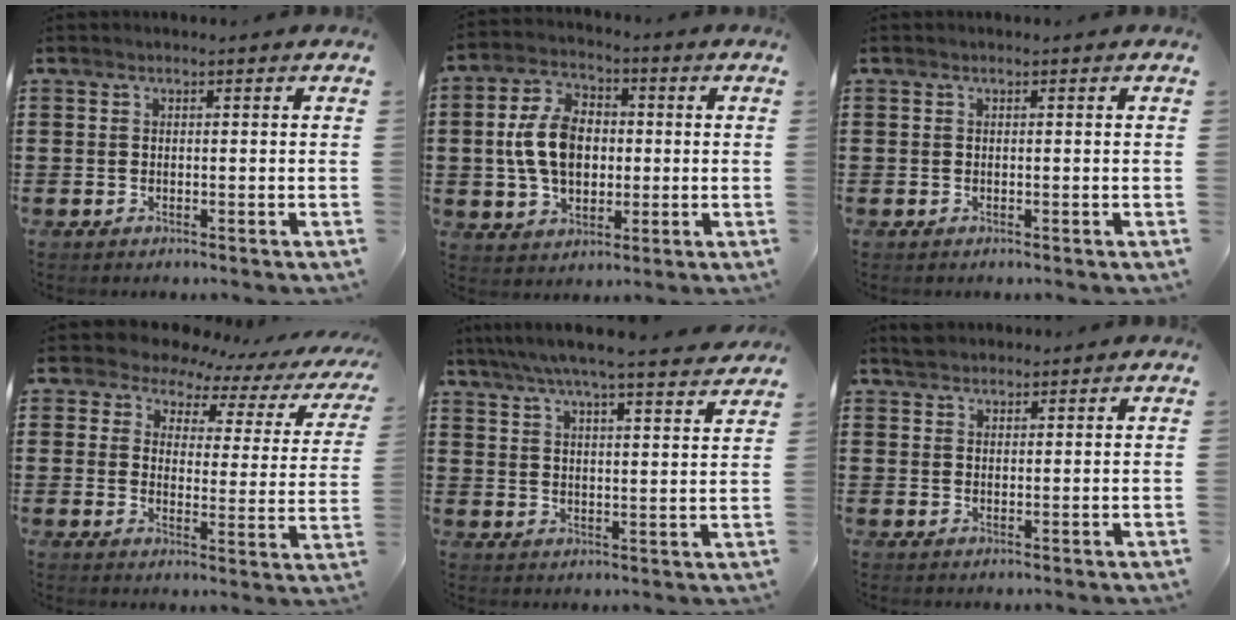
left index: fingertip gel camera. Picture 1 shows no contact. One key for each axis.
{"total": 9.4, "fx": 0.2, "fy": 6.3, "fz": 6.9, "tx": -0.156, "ty": 0.010, "tz": -0.002}
{"total": 0.0}
{"total": 5.1, "fx": 4.5, "fy": 2.2, "fz": 1.2, "tx": -0.047, "ty": -0.027, "tz": 0.072}
{"total": 6.0, "fx": 5.3, "fy": -0.4, "fz": 2.8, "tx": -0.072, "ty": -0.028, "tz": 0.089}
{"total": 2.0, "fx": 1.9, "fy": 0.6, "fz": 0.1, "tx": -0.007, "ty": 0.005, "tz": 0.039}